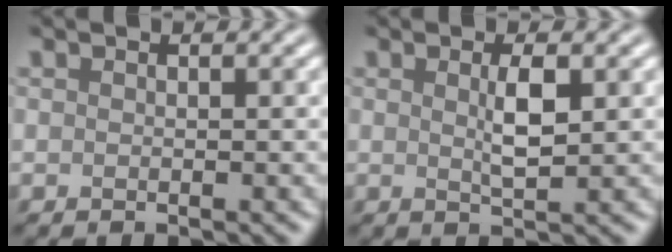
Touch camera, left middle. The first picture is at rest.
{"total": 2.4, "force": [0.6, 0.6, 2.2], "torque": [-0.044, -0.001, 0.011]}